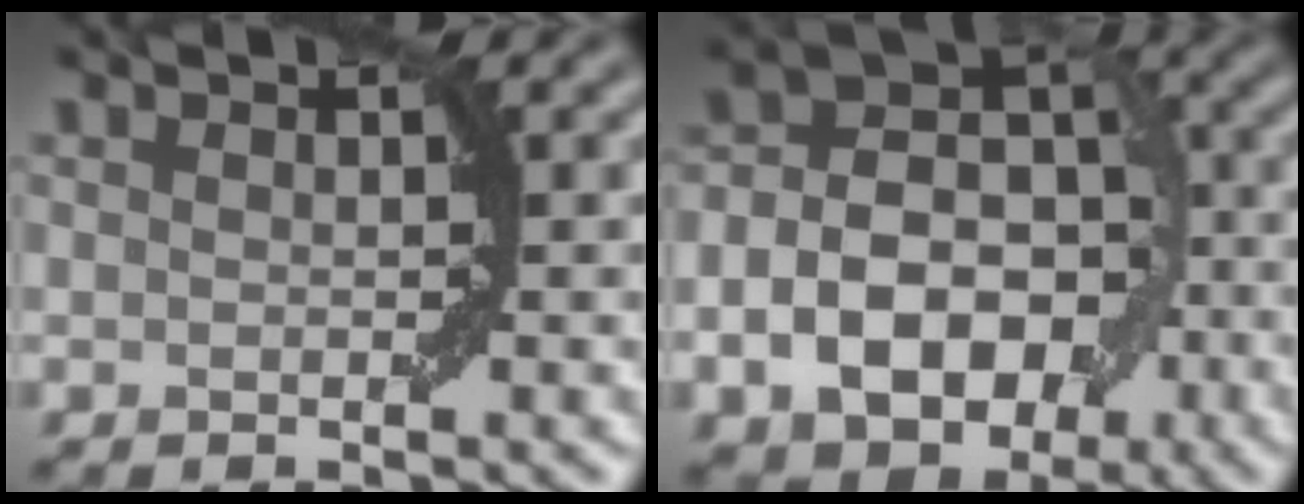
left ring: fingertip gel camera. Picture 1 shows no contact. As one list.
[{"total": 10.9, "force": [-3.4, 7.8, 6.8], "torque": [-0.102, -0.004, -0.059]}]